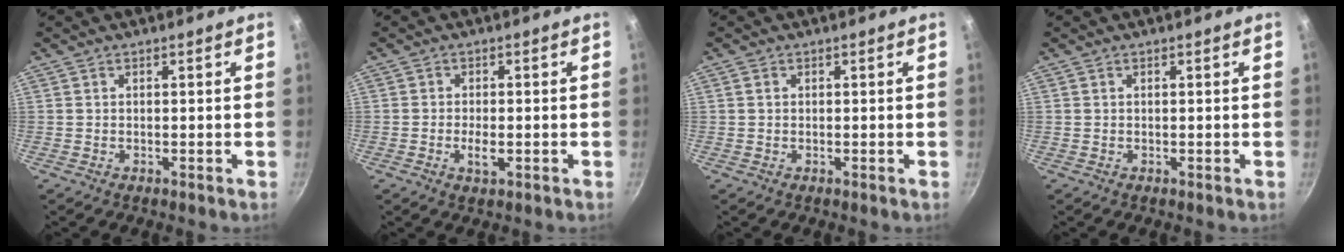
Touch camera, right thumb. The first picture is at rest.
{"total": 3.0, "force": [-0.8, 1.5, 2.5], "torque": [-0.047, 0.004, -0.015]}
{"total": 0.7, "force": [0.2, 0.6, 0.4], "torque": [-0.006, 0.002, 0.002]}
{"total": 0.0}